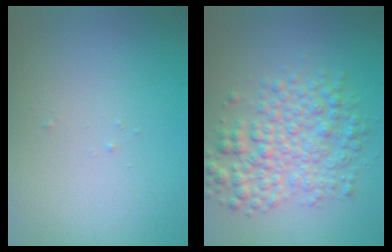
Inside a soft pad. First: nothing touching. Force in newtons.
{"total": 5.4, "press": 5.4, "slide": 0.0}